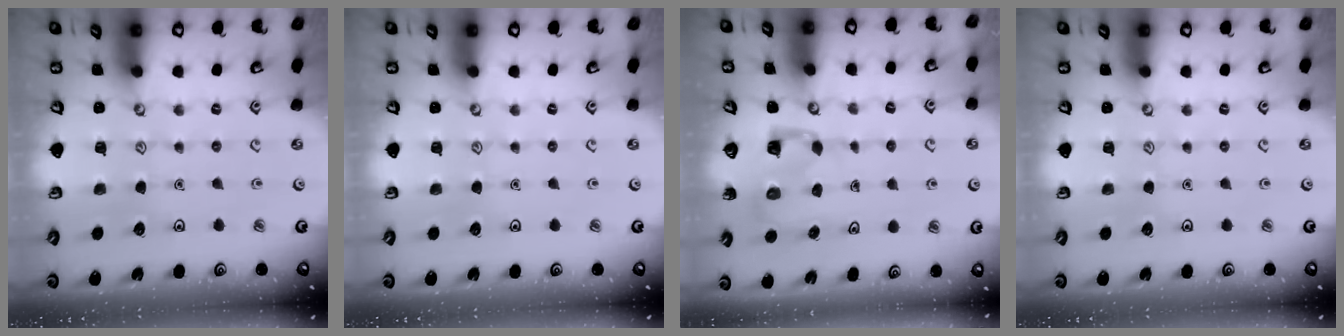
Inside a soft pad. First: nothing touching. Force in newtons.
{"total": 0.0}
{"total": 3.5, "press": 3.5, "slide": 0.2}
{"total": 0.0}